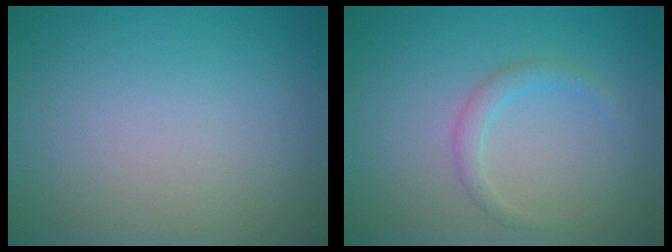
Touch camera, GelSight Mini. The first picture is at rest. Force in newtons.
{"total": 1.5, "press": 1.5, "slide": 0.1}